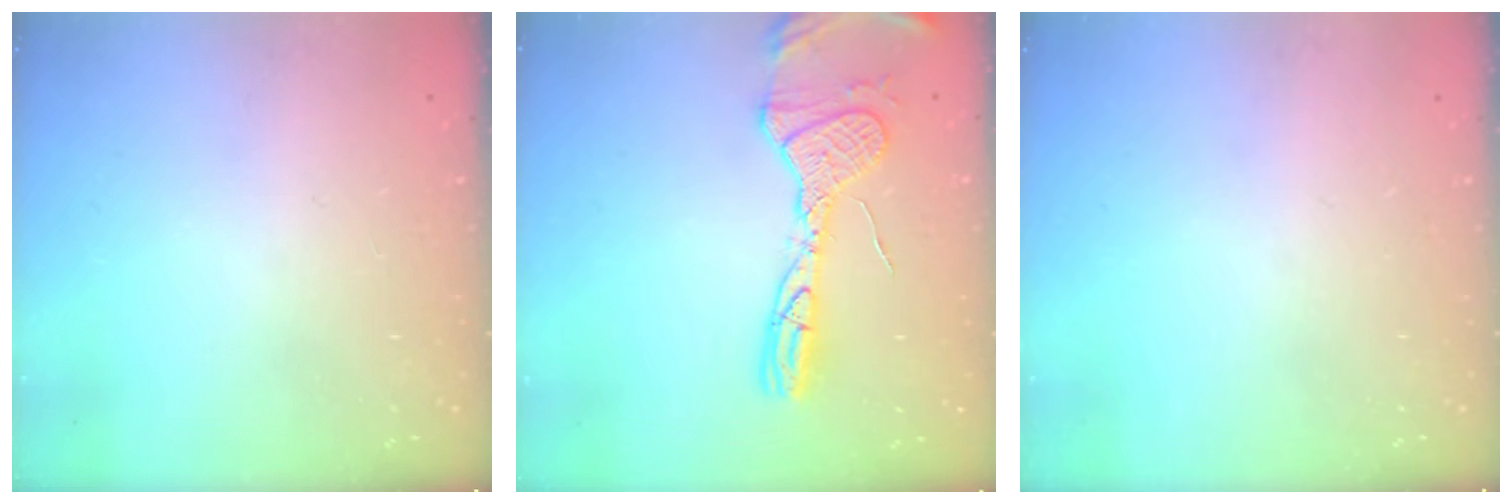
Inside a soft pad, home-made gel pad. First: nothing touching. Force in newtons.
{"total": 14.2, "press": 14.2, "slide": 1.3}
{"total": 0.0}